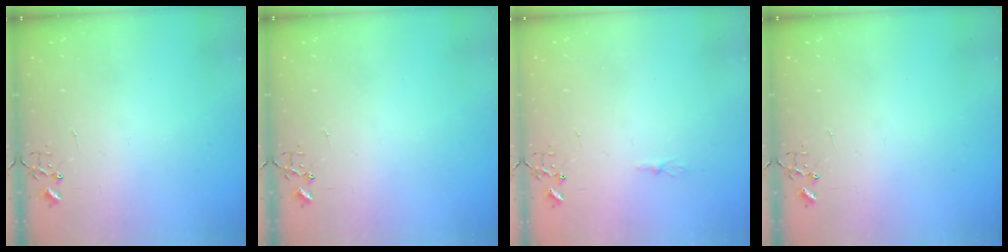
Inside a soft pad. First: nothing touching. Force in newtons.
{"total": 0.0}
{"total": 4.1, "press": 4.1, "slide": 0.5}
{"total": 0.0}